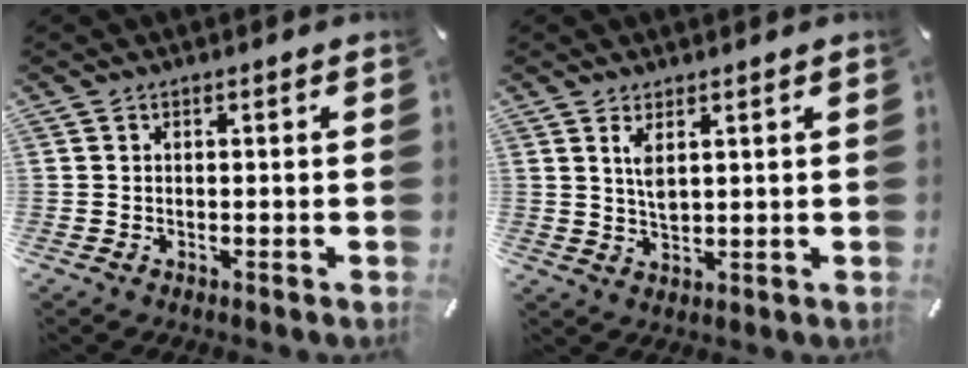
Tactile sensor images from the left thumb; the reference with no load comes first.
{"total": 3.6, "force": [1.6, 1.5, 2.8], "torque": [-0.061, -0.004, 0.023]}